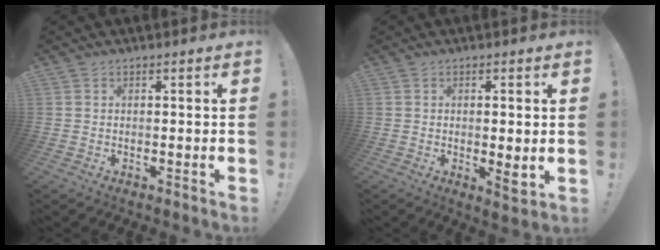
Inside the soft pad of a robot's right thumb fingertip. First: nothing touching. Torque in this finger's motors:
{"motor_torque": [-0.28, 0.31, -0.11, -0.09, -0.08]}